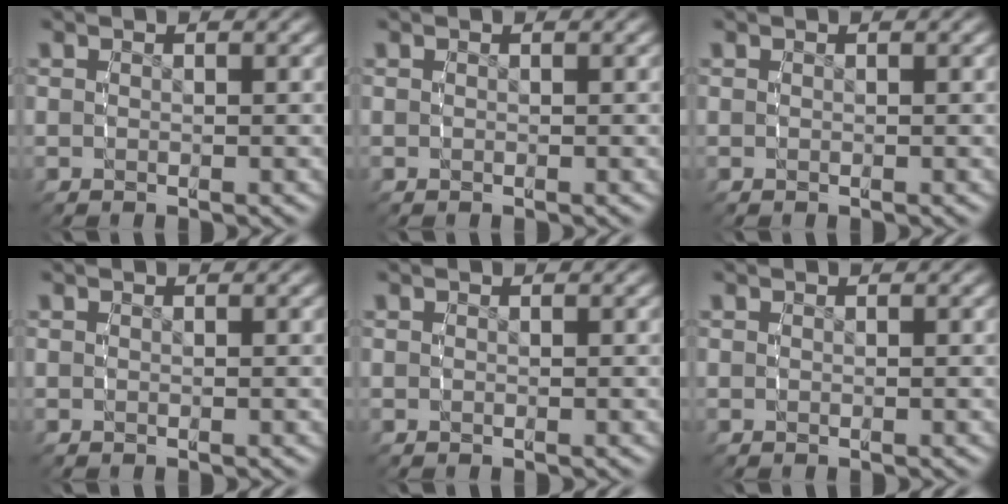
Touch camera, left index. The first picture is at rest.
{"total": 0.0}
{"total": 0.0}
{"total": 0.0}
{"total": 0.0}
{"total": 0.0}